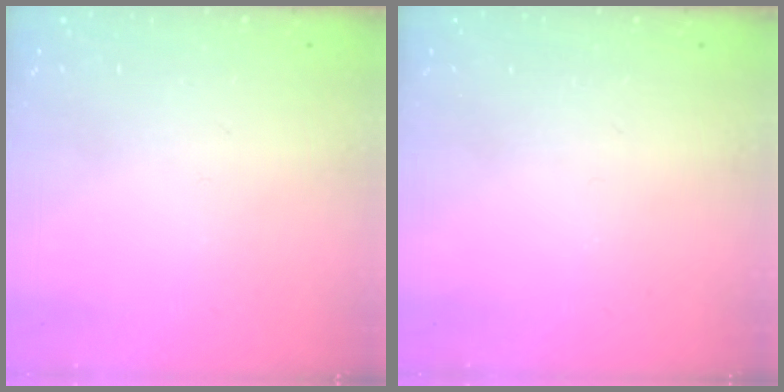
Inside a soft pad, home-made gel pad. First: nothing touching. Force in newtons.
{"total": 0.0}